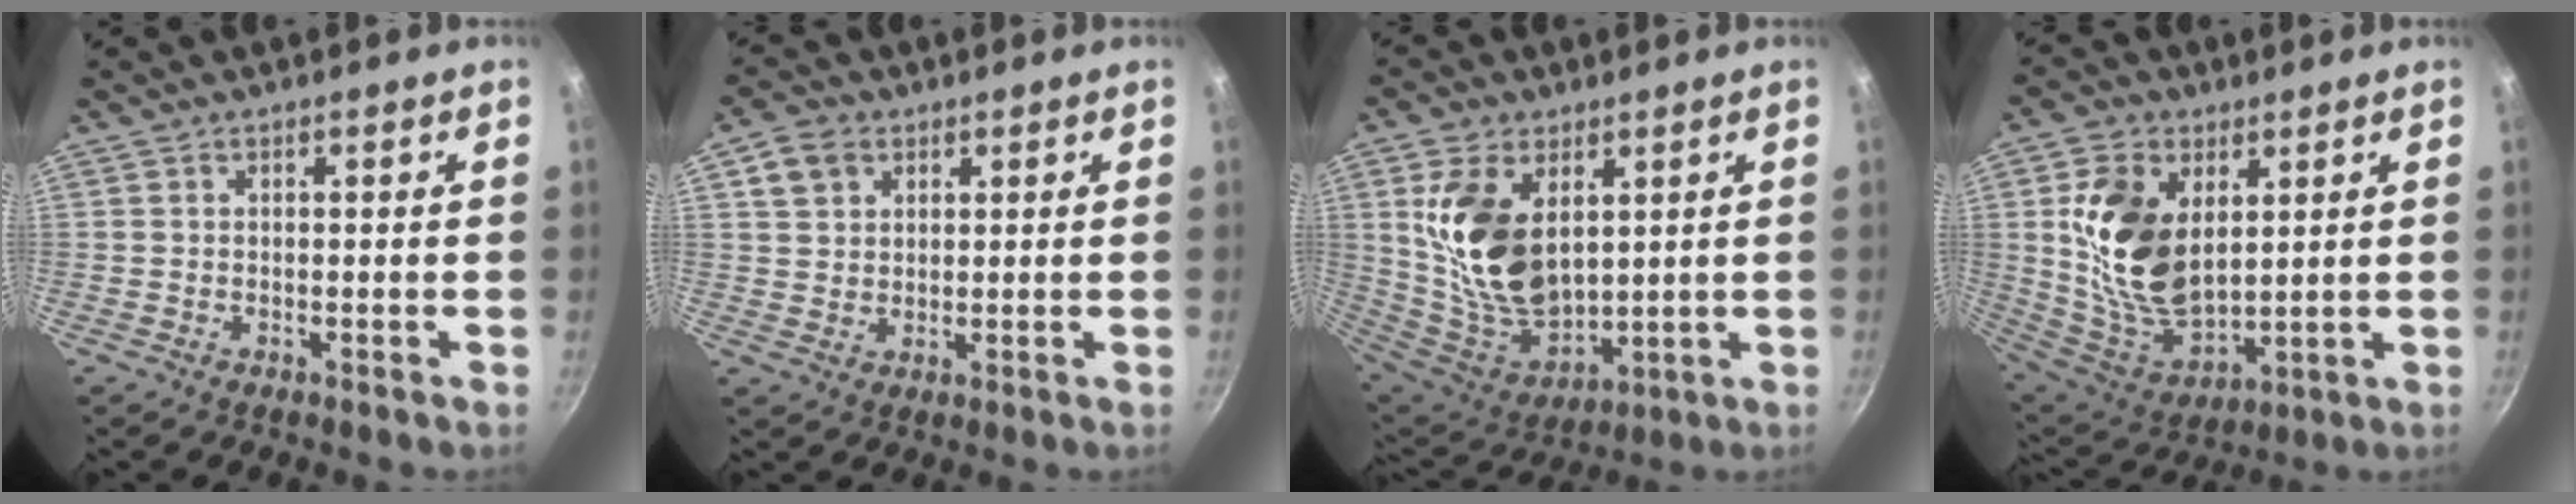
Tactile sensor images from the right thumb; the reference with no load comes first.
{"total": 5.8, "force": [2.5, 4.6, 2.5], "torque": [-0.027, 0.001, 0.043]}
{"total": 17.2, "force": [4.6, 10.7, 12.6], "torque": [-0.215, -0.043, 0.104]}
{"total": 16.9, "force": [4.0, 10.7, 12.5], "torque": [-0.216, -0.028, 0.090]}